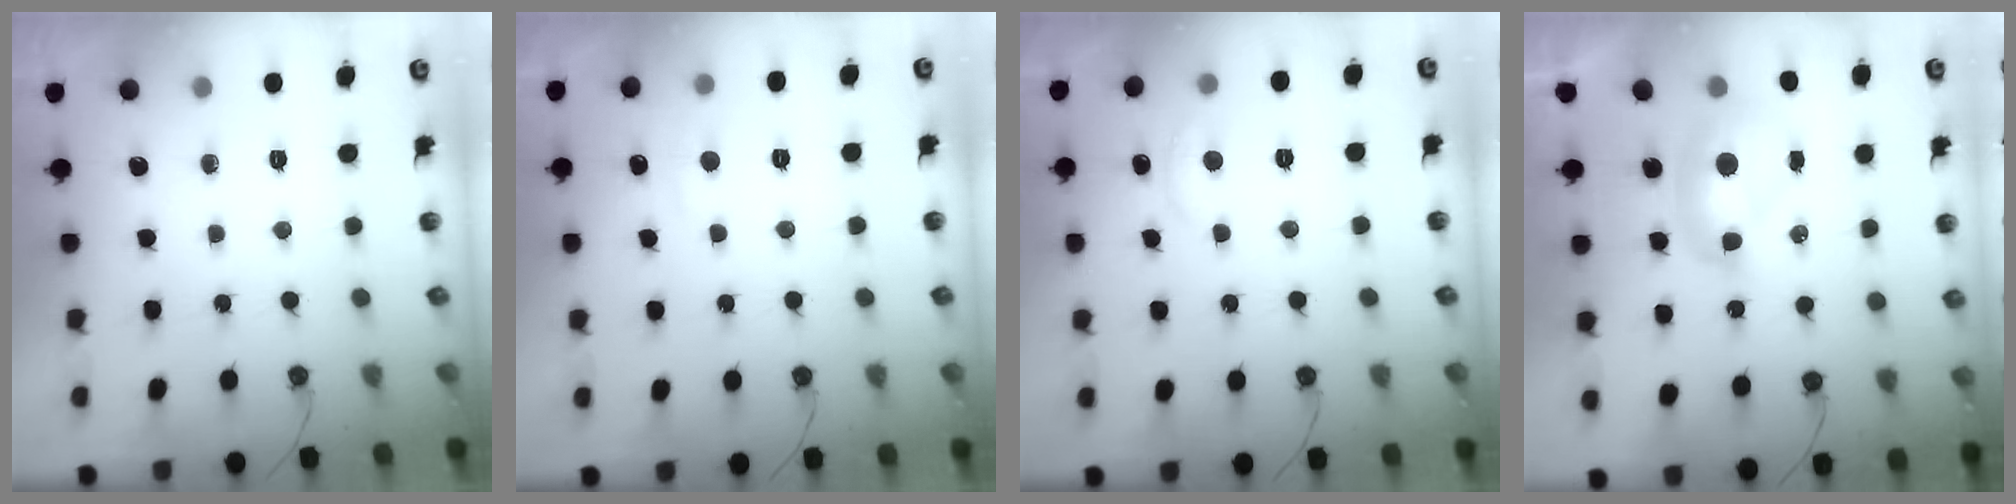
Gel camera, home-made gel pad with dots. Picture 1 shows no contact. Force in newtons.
{"total": 1.9, "press": 1.7, "slide": 0.7}
{"total": 2.1, "press": 2.0, "slide": 0.5}
{"total": 2.4, "press": 2.4, "slide": 0.2}